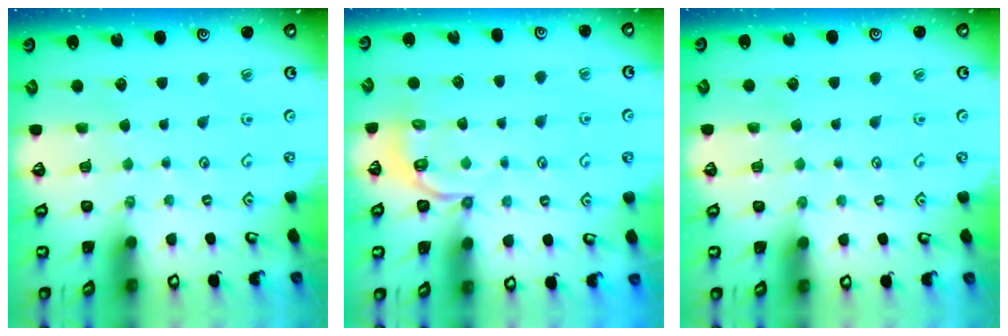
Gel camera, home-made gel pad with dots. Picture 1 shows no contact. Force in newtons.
{"total": 3.7, "press": 3.3, "slide": 1.7}
{"total": 0.9, "press": 0.9, "slide": 0.1}